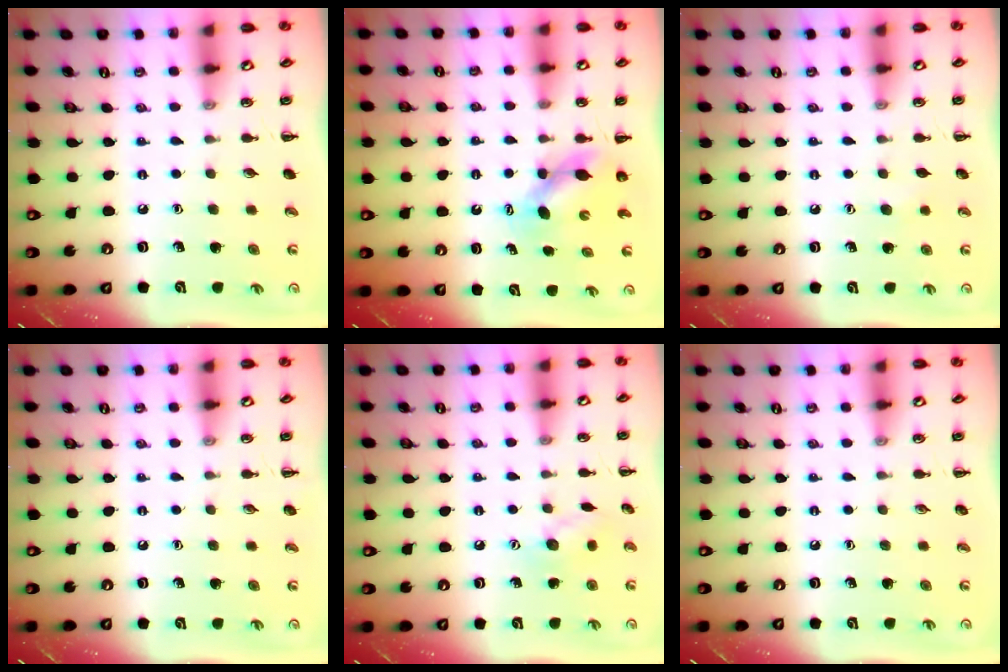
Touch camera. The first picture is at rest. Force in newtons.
{"total": 6.3, "press": 6.3, "slide": 0.6}
{"total": 4.0, "press": 3.9, "slide": 0.9}
{"total": 0.0}
{"total": 7.8, "press": 7.7, "slide": 1.2}
{"total": 0.0}